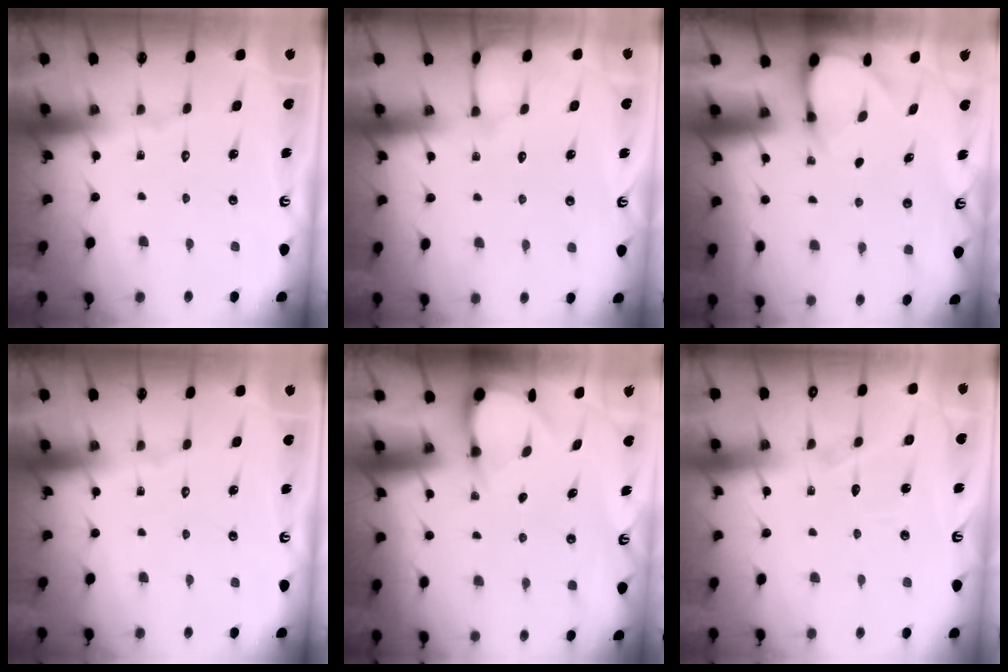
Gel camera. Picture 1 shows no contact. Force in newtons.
{"total": 3.8, "press": 3.8, "slide": 0.3}
{"total": 3.5, "press": 3.4, "slide": 0.3}
{"total": 0.0}
{"total": 3.3, "press": 3.3, "slide": 0.4}
{"total": 5.3, "press": 5.2, "slide": 0.6}